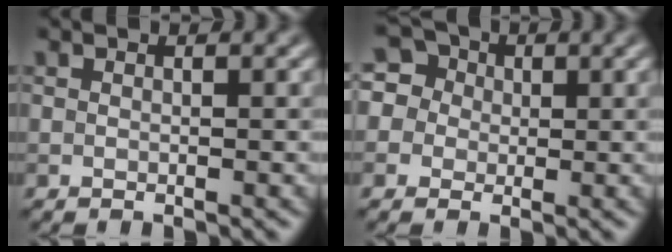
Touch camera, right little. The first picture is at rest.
{"total": 7.0, "force": [2.1, 6.1, 2.7], "torque": [-0.051, 0.051, 0.001]}